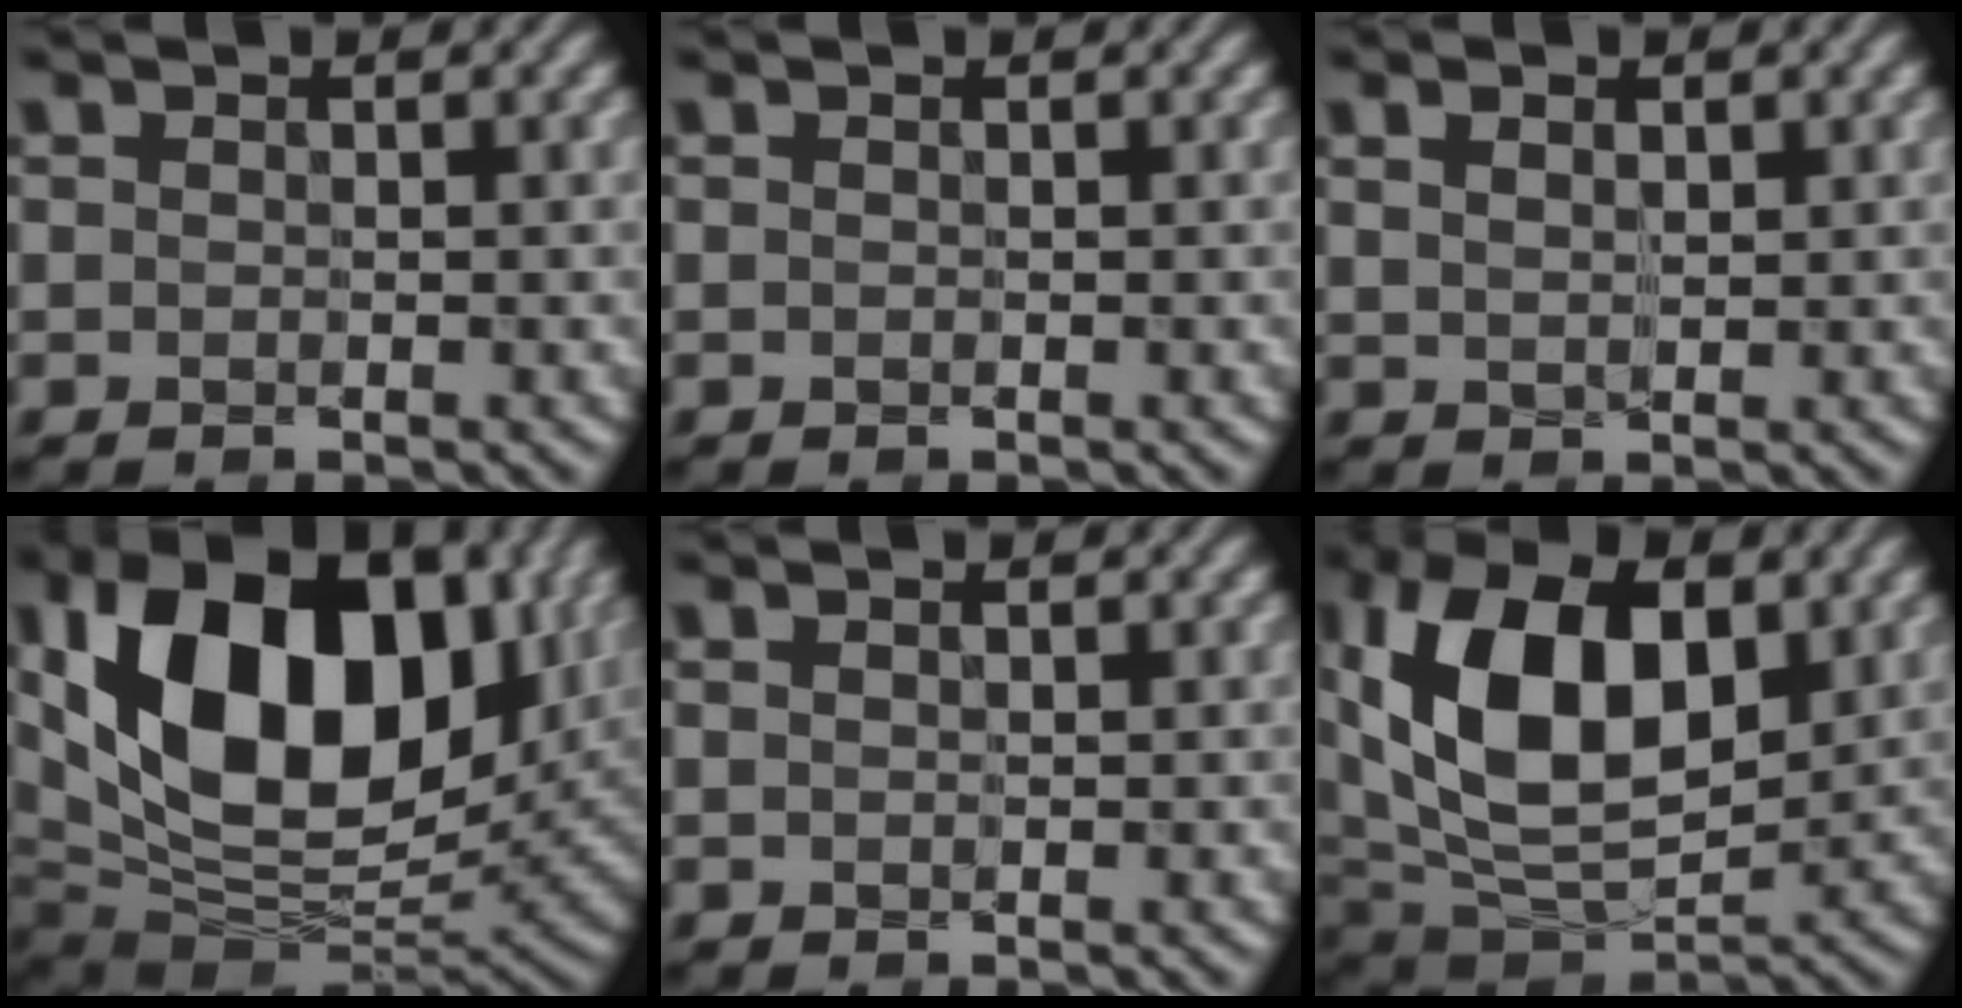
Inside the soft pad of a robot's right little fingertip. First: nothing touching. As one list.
[{"total": 0.0}, {"total": 1.5, "force": [0.6, 0.9, 1.1], "torque": [-0.024, 0.001, 0.014]}, {"total": 16.9, "force": [3.6, 10.7, 12.6], "torque": [-0.216, 0.006, 0.059]}, {"total": 0.0}, {"total": 12.7, "force": [2.2, 7.9, 9.6], "torque": [-0.180, 0.001, 0.038]}]